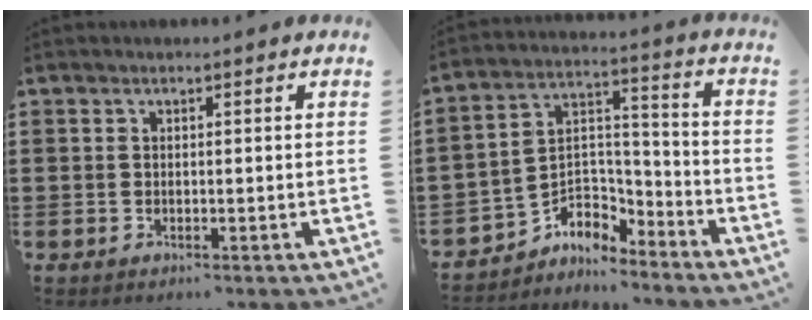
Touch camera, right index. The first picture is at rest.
{"total": 5.1, "force": [-3.8, 3.2, 1.0], "torque": [-0.035, -0.003, -0.080]}